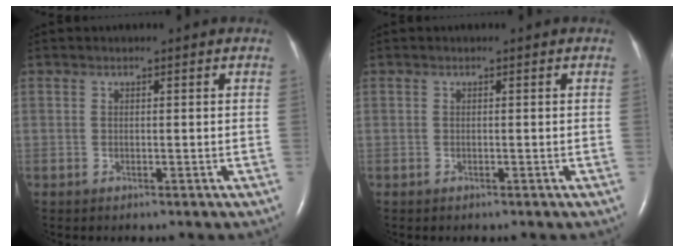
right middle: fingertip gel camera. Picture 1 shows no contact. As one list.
[{"total": 0.0}]